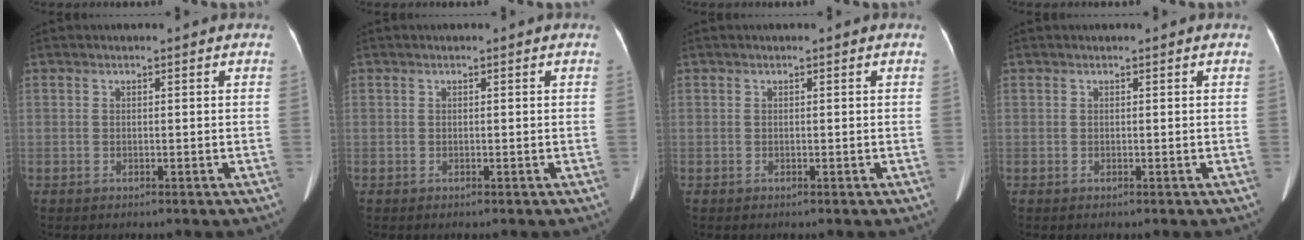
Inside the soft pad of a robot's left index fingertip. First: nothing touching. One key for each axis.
{"total": 0.0}
{"total": 0.0}
{"total": 0.0}